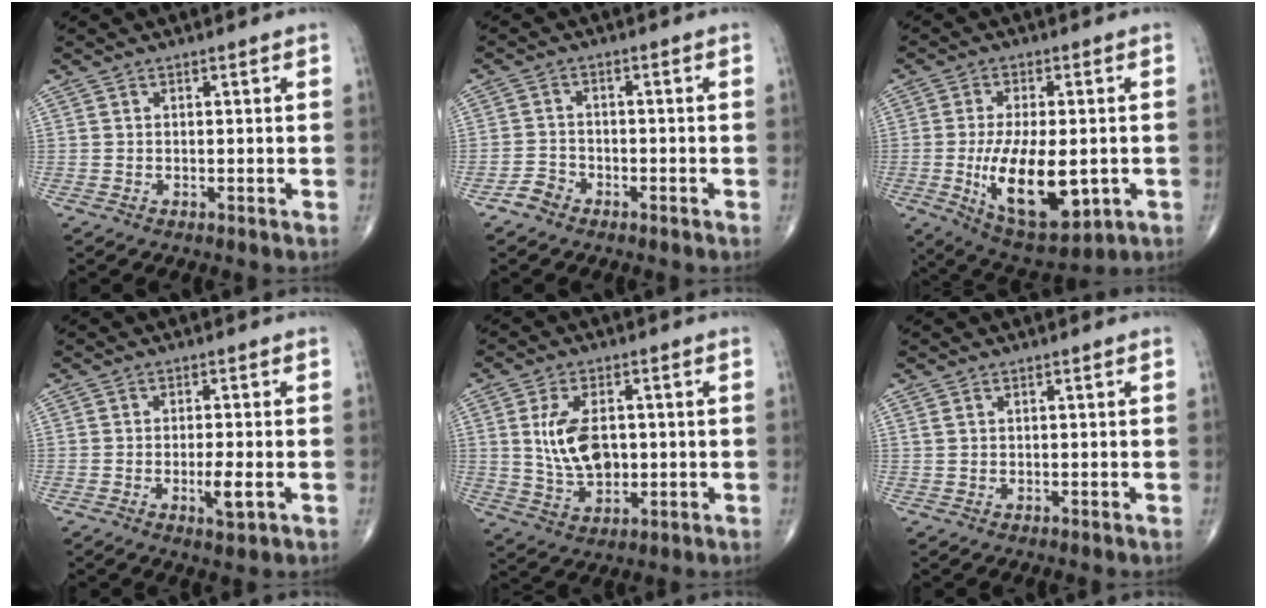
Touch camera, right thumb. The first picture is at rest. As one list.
[{"total": 2.8, "force": [-2.0, 1.8, 0.5], "torque": [-0.008, 0.013, -0.041]}, {"total": 16.2, "force": [-3.1, 7.3, 14.1], "torque": [-0.225, -0.017, -0.031]}, {"total": 3.6, "force": [-1.1, 0.8, 3.4], "torque": [-0.060, -0.007, -0.018]}, {"total": 9.9, "force": [1.1, 5.9, 7.9], "torque": [-0.138, -0.008, 0.031]}, {"total": 0.8, "force": [0.6, 0.3, 0.5], "torque": [-0.011, 0.007, 0.016]}]